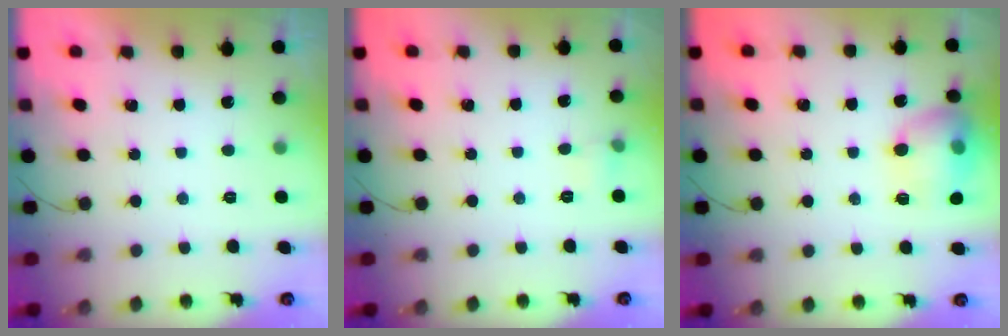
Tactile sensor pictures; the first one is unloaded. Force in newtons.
{"total": 4.5, "press": 4.2, "slide": 1.5}
{"total": 14.3, "press": 14.2, "slide": 1.5}